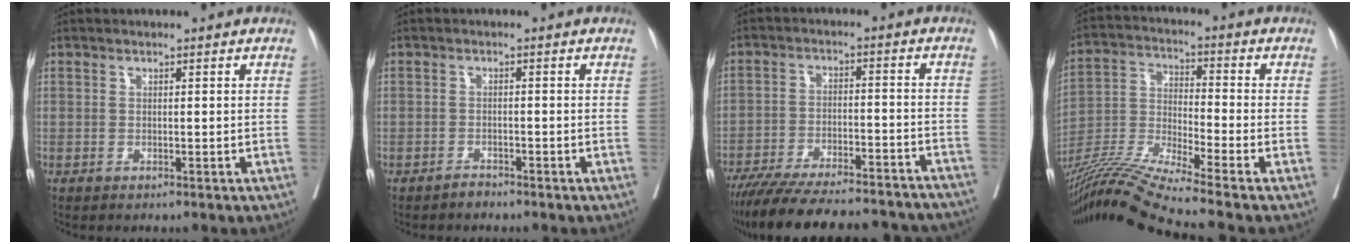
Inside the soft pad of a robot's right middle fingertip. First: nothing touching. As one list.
[{"total": 1.0, "force": [-1.0, 0.3, 0.0], "torque": [0.000, 0.000, -0.018]}, {"total": 25.0, "force": [-22.4, 4.2, 10.4], "torque": [-0.152, -0.021, -0.308]}, {"total": 13.2, "force": [-11.5, -2.9, 5.8], "torque": [-0.111, -0.016, -0.215]}]